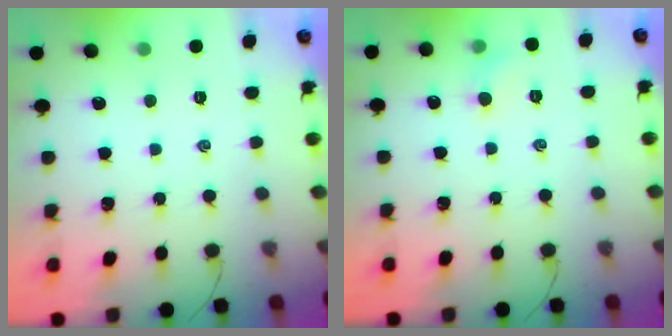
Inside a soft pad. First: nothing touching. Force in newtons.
{"total": 5.1, "press": 4.8, "slide": 1.6}